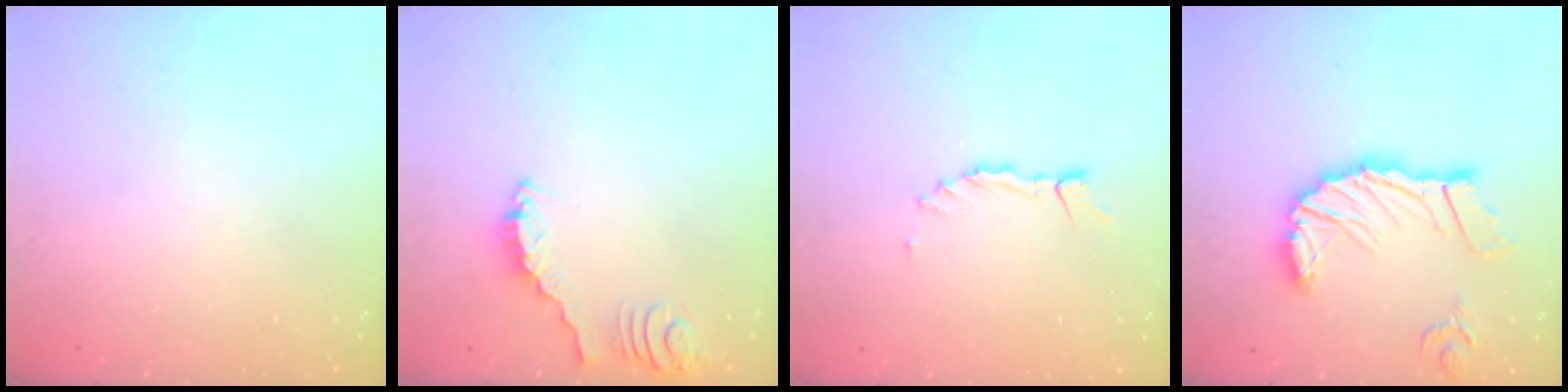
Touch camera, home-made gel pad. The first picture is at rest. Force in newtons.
{"total": 2.3, "press": 2.3, "slide": 0.1}
{"total": 0.9, "press": 0.9, "slide": 0.1}
{"total": 17.4, "press": 17.3, "slide": 2.1}